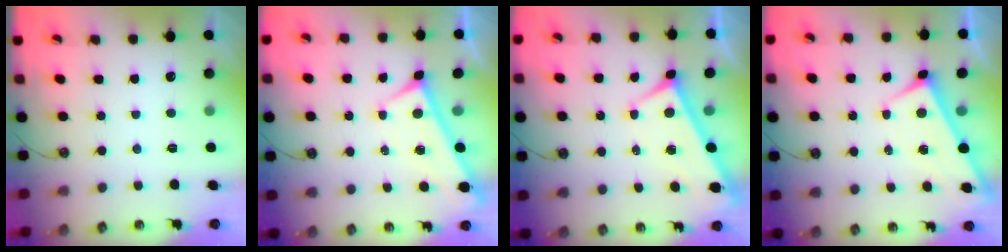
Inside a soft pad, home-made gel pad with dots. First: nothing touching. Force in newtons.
{"total": 0.0}
{"total": 2.4, "press": 2.3, "slide": 0.6}
{"total": 1.7, "press": 1.7, "slide": 0.1}